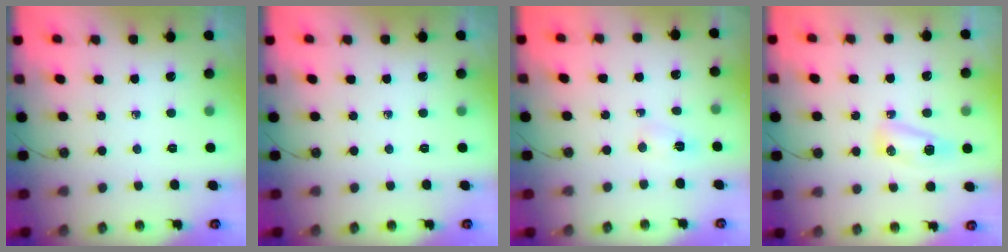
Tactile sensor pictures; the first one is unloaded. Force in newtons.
{"total": 0.0}
{"total": 2.3, "press": 2.3, "slide": 0.3}
{"total": 6.4, "press": 6.4, "slide": 0.6}